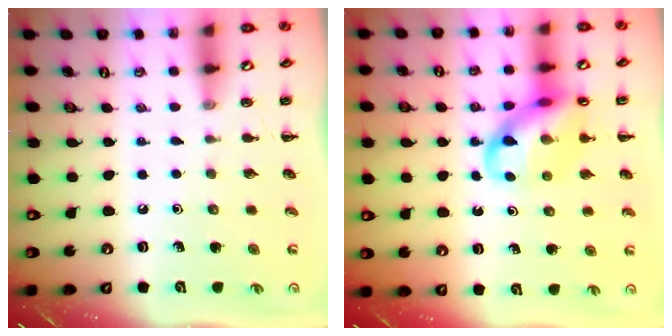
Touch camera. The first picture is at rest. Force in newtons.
{"total": 14.2, "press": 14.0, "slide": 2.3}